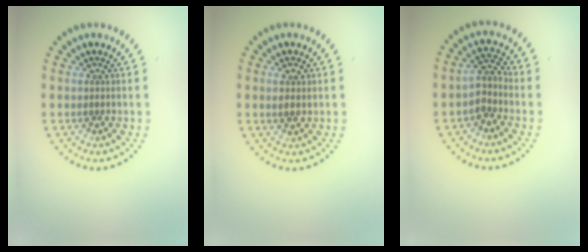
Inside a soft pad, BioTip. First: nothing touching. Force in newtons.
{"total": 1.5, "press": 1.4, "slide": 0.5}
{"total": 2.2, "press": 1.7, "slide": 1.5}